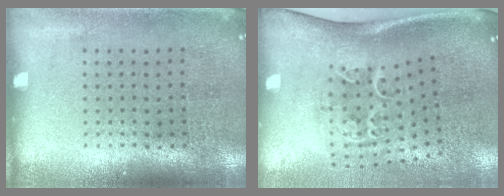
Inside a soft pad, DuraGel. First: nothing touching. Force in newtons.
{"total": 2.3, "press": 1.4, "slide": 1.9}